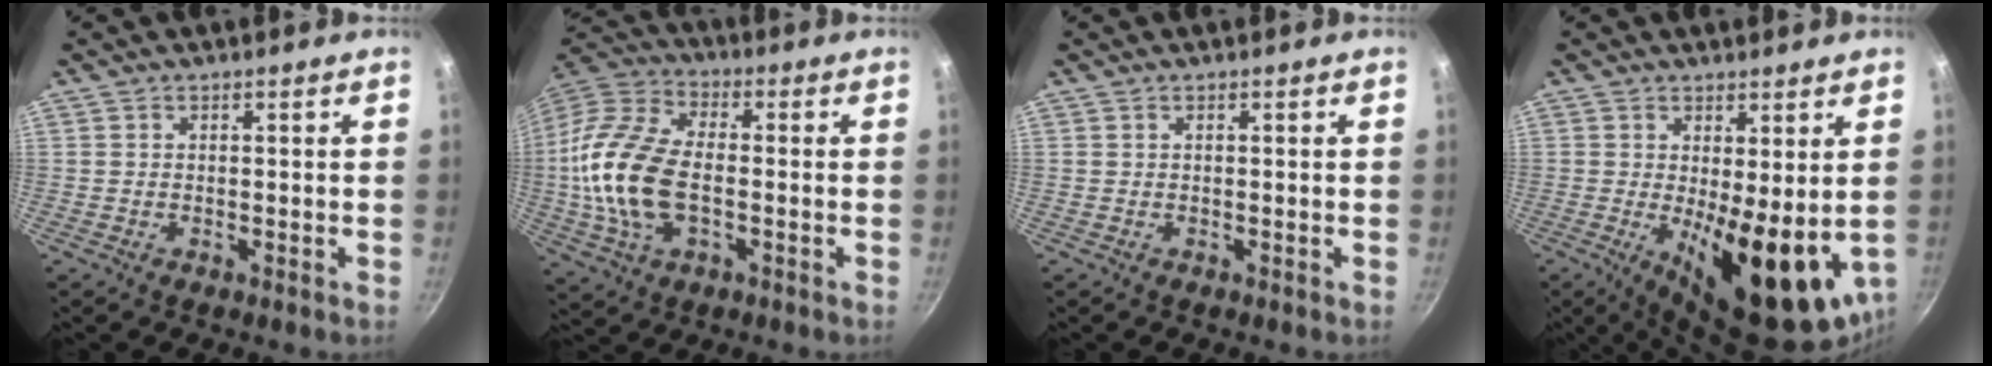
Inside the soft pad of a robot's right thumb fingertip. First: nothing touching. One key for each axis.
{"total": 18.3, "fx": -1.8, "fy": 10.5, "fz": 14.8, "tx": -0.291, "ty": 0.029, "tz": -0.046}
{"total": 0.0}
{"total": 15.0, "fx": -1.0, "fy": 5.3, "fz": 14.0, "tx": -0.170, "ty": -0.026, "tz": 0.000}